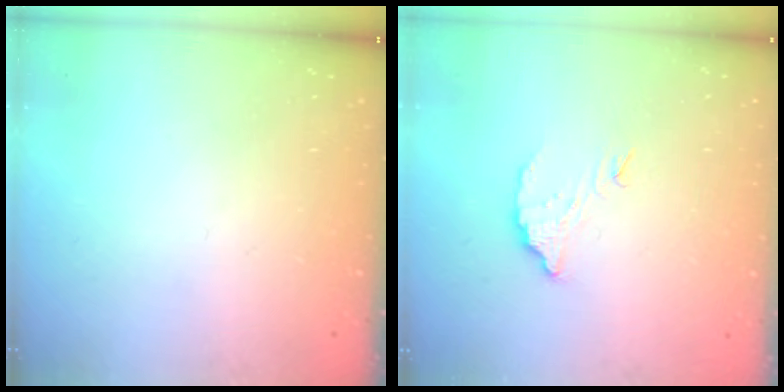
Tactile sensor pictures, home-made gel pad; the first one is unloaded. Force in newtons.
{"total": 4.4, "press": 4.4, "slide": 0.2}